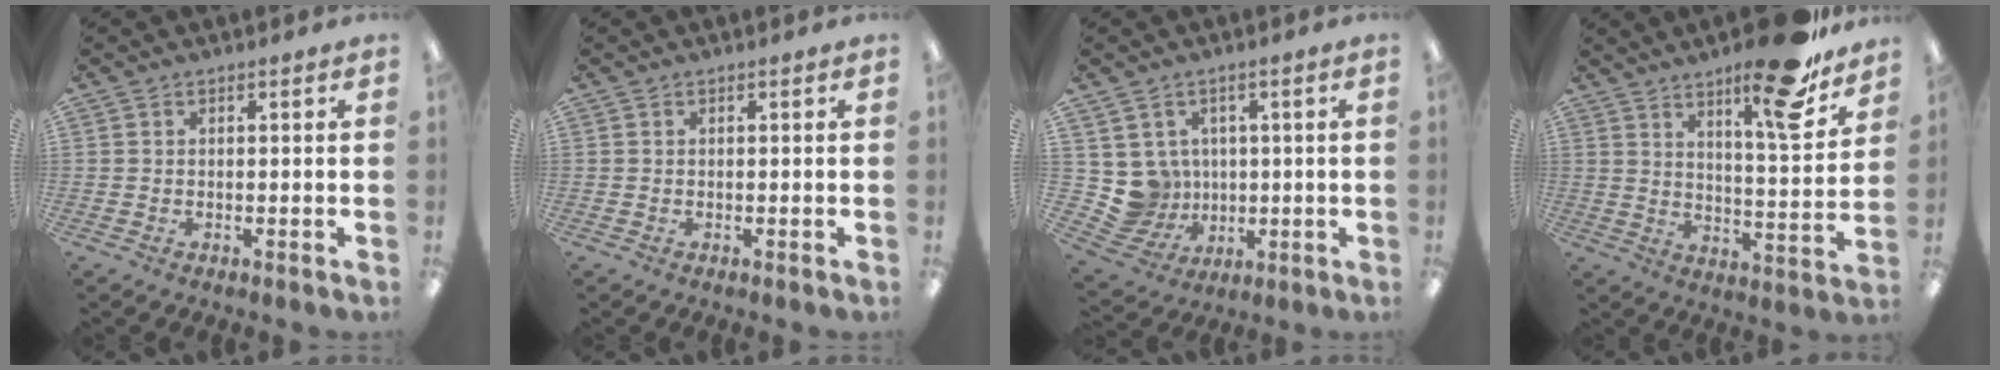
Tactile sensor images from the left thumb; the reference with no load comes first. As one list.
[{"total": 0.0}, {"total": 7.9, "force": [1.6, 7.7, 1.0], "torque": [-0.048, -0.008, 0.043]}, {"total": 17.3, "force": [12.8, 3.6, 11.1], "torque": [-0.160, -0.084, 0.201]}]